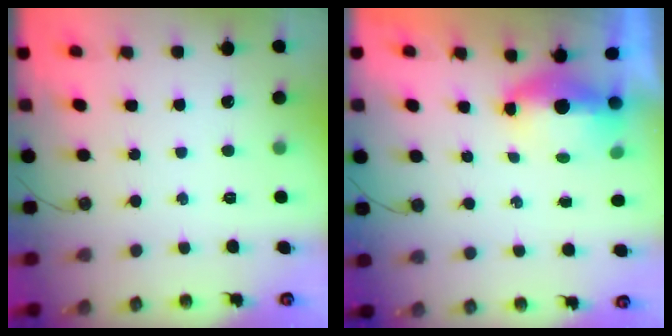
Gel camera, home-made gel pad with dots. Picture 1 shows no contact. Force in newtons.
{"total": 6.0, "press": 5.8, "slide": 1.2}